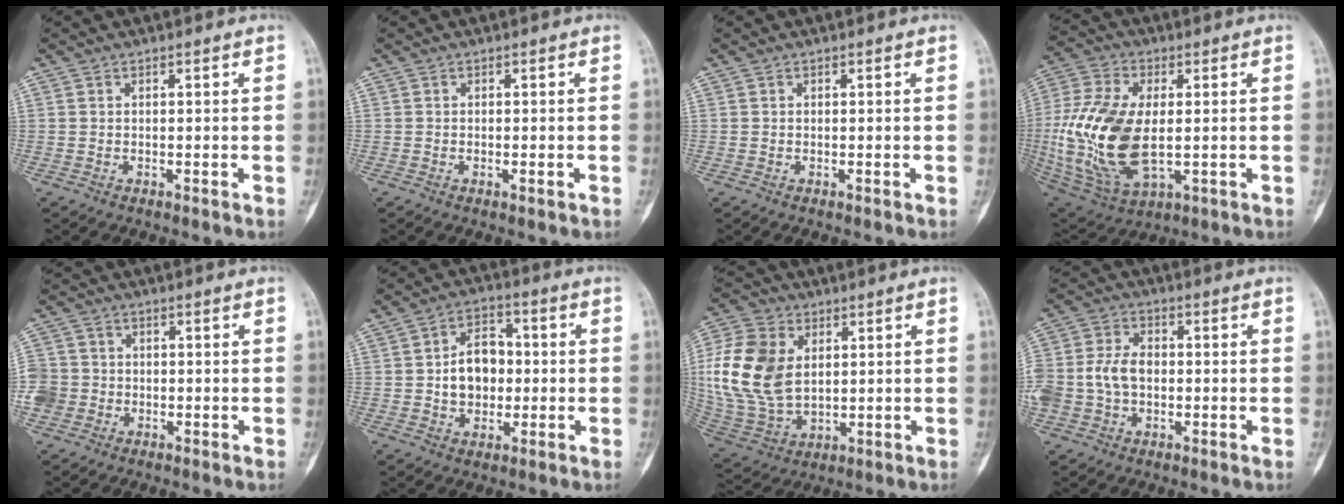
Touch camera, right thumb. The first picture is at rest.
{"total": 1.1, "force": [-0.4, 0.3, 1.0], "torque": [-0.012, 0.000, -0.005]}
{"total": 0.0}
{"total": 22.7, "force": [-0.5, 12.6, 18.8], "torque": [-0.410, -0.012, 0.002]}
{"total": 6.4, "force": [-1.6, 5.9, 1.8], "torque": [-0.041, 0.017, -0.029]}
{"total": 9.7, "force": [-0.3, 7.2, 6.5], "torque": [-0.073, 0.020, -0.008]}
{"total": 17.7, "force": [2.8, 12.3, 12.5], "torque": [-0.253, -0.007, 0.062]}
{"total": 10.4, "force": [-0.7, 7.6, 7.0], "torque": [-0.144, 0.026, -0.014]}